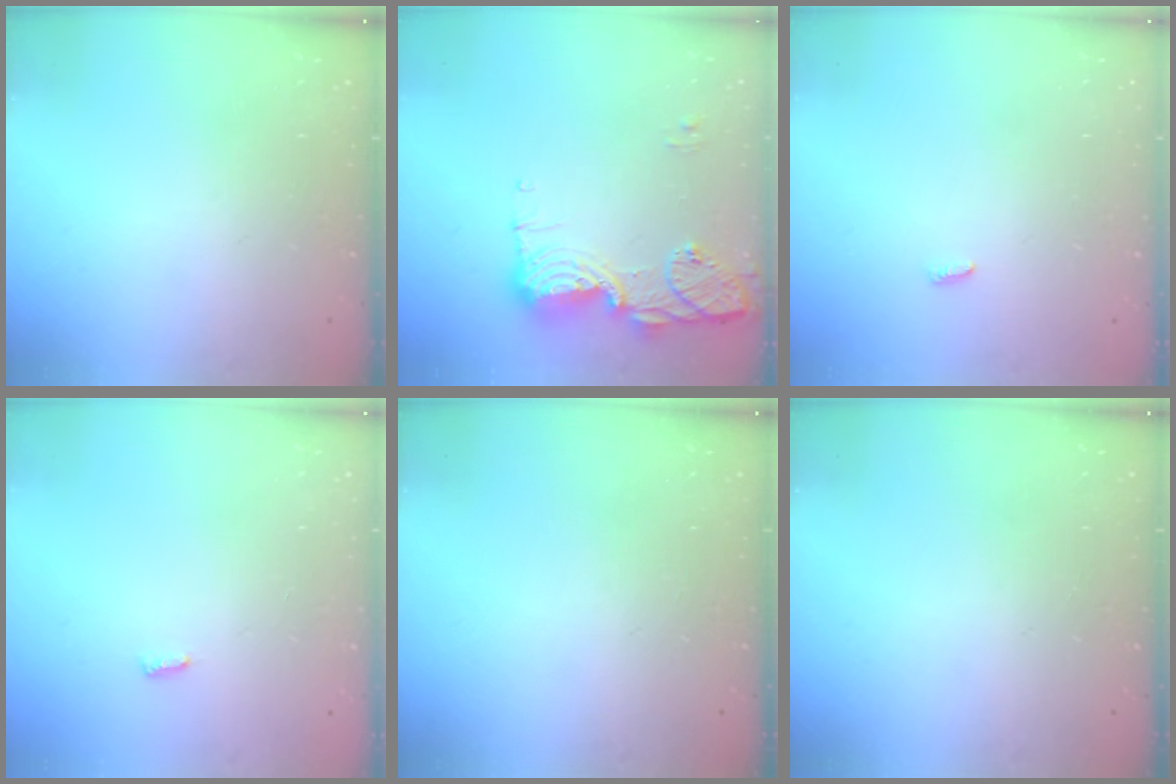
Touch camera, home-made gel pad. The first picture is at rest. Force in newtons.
{"total": 16.1, "press": 15.2, "slide": 5.3}
{"total": 2.4, "press": 2.4, "slide": 0.2}
{"total": 2.8, "press": 2.8, "slide": 0.4}
{"total": 0.0}
{"total": 0.0}